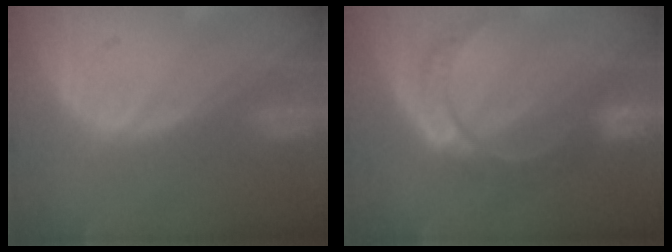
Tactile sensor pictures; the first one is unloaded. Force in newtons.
{"total": 8.7, "press": 7.3, "slide": 4.7}